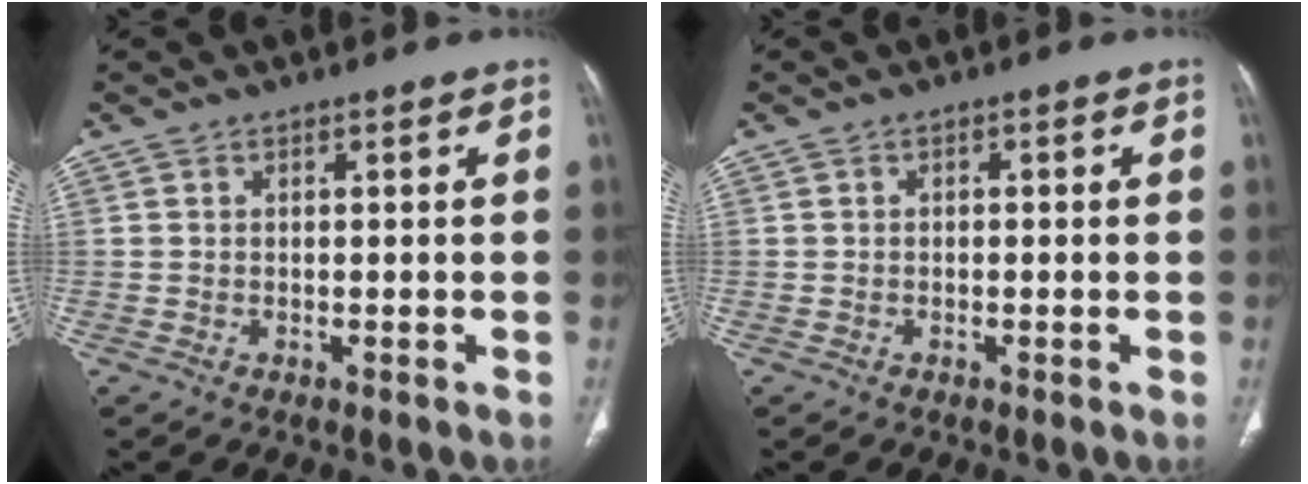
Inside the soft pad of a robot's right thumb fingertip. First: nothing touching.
{"total": 0.6, "force": [-0.1, 0.4, 0.4], "torque": [-0.001, 0.002, -0.007]}